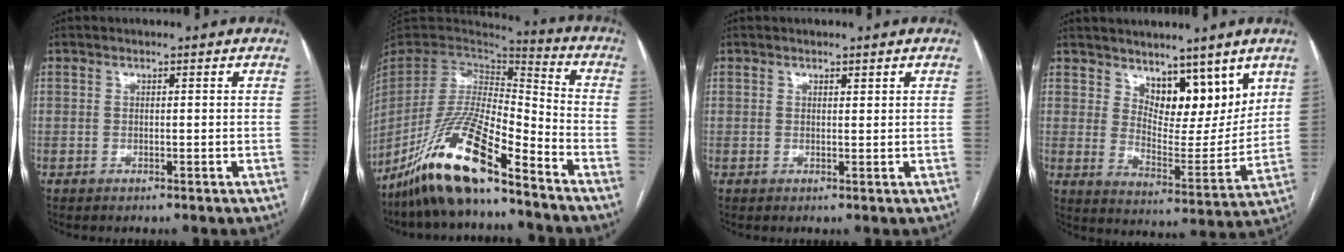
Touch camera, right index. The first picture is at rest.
{"total": 17.2, "force": [-12.2, 3.0, 11.8], "torque": [-0.240, -0.015, -0.228]}
{"total": 0.7, "force": [0.6, 0.2, 0.3], "torque": [-0.004, -0.004, 0.009]}
{"total": 10.4, "force": [6.9, 4.6, 6.2], "torque": [-0.085, -0.009, 0.123]}